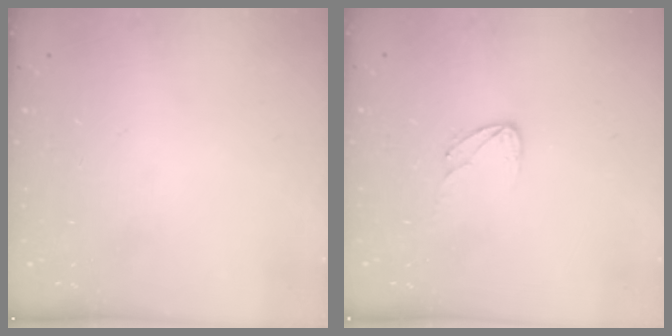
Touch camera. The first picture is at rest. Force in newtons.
{"total": 4.7, "press": 4.7, "slide": 0.4}